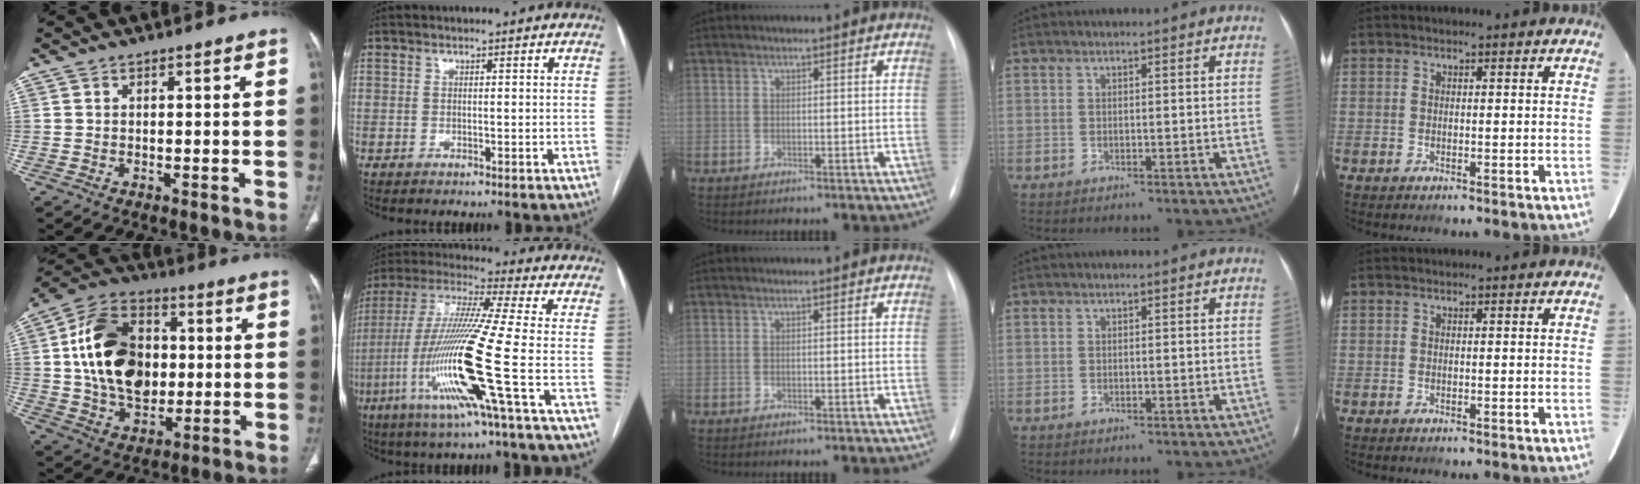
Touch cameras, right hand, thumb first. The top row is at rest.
{"thumb": {"total": 20.0, "force": [1.7, 14.0, 14.1], "torque": [-0.219, 0.010, 0.033]}, "index": {"total": 17.7, "force": [-5.7, -1.7, 16.7], "torque": [-0.349, -0.023, -0.120]}}